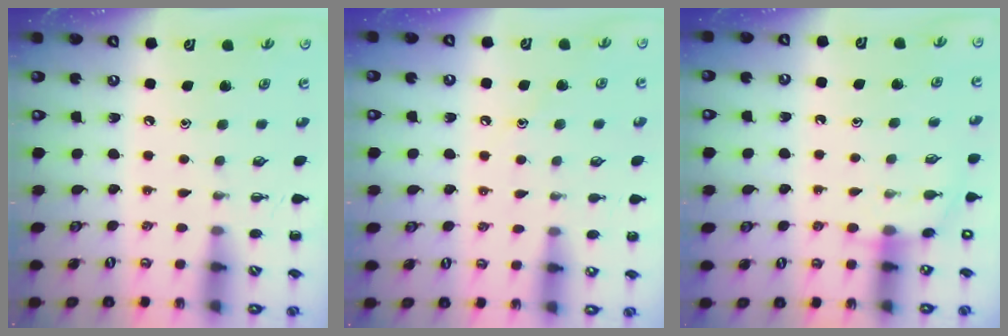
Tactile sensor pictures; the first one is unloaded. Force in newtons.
{"total": 8.6, "press": 8.3, "slide": 1.9}
{"total": 6.4, "press": 6.3, "slide": 1.3}